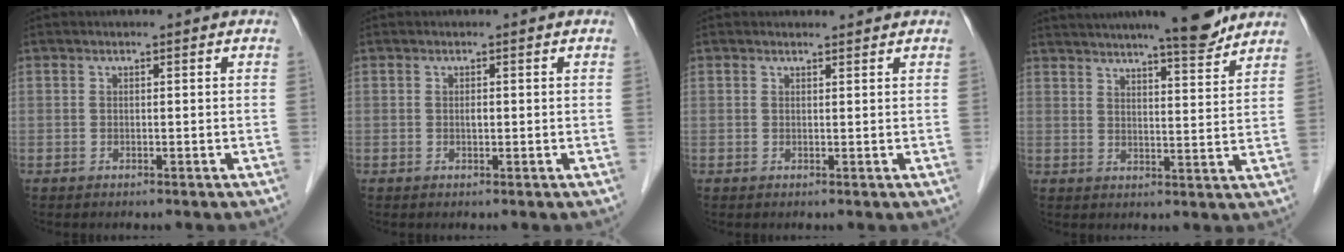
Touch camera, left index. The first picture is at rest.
{"total": 0.6, "force": [-0.1, 0.3, 0.5], "torque": [-0.010, 0.000, -0.001]}
{"total": 1.2, "force": [1.2, 0.1, -0.1], "torque": [-0.011, 0.002, 0.018]}
{"total": 12.8, "force": [11.2, 0.7, 6.2], "torque": [-0.093, 0.002, 0.152]}